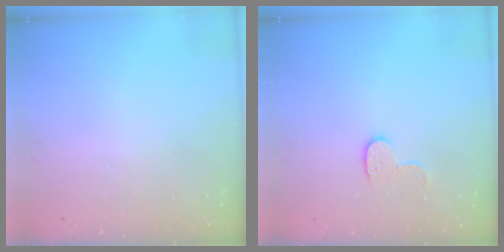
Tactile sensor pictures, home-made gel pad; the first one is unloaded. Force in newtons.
{"total": 8.1, "press": 8.1, "slide": 0.4}